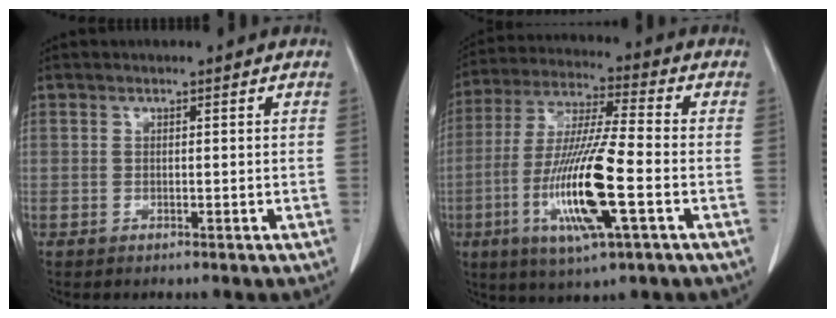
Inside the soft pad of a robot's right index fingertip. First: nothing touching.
{"total": 15.8, "force": [-4.5, 1.2, 15.1], "torque": [-0.307, -0.020, -0.083]}